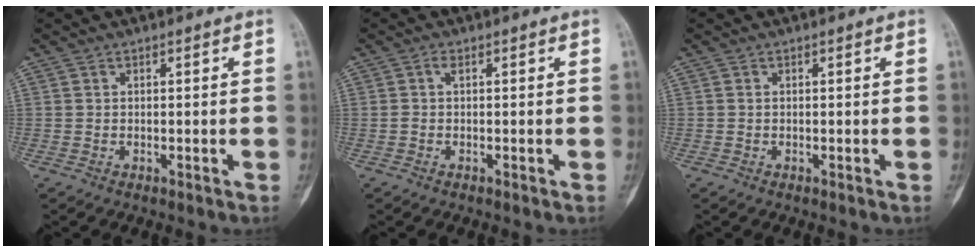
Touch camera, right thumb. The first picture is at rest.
{"total": 1.0, "force": [0.0, 0.5, 0.8], "torque": [-0.018, 0.007, -0.002]}
{"total": 0.0}